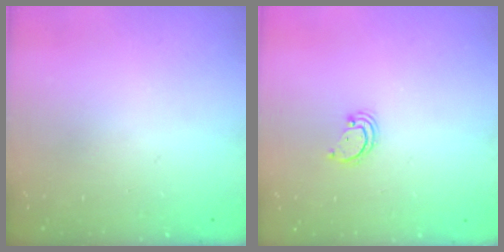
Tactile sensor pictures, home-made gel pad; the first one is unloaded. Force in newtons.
{"total": 2.2, "press": 2.2, "slide": 0.2}